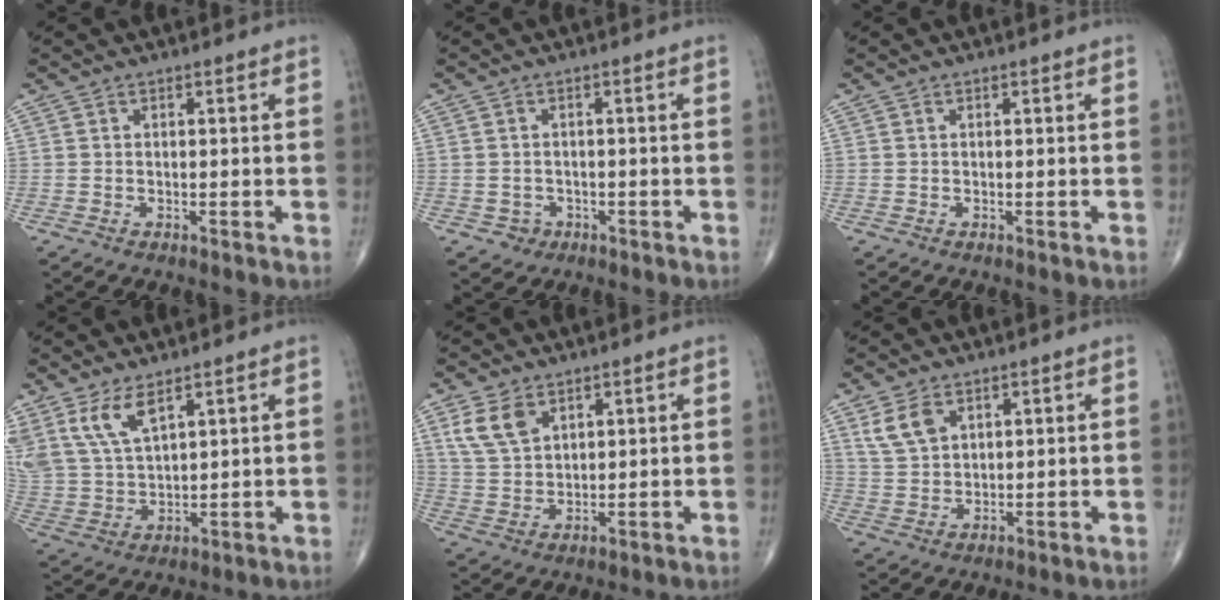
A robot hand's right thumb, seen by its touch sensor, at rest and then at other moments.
{"total": 2.3, "force": [-1.0, 2.0, 0.4], "torque": [0.007, 0.009, -0.012]}
{"total": 0.0}
{"total": 9.6, "force": [5.9, 4.1, 6.4], "torque": [-0.129, -0.020, 0.135]}
{"total": 7.0, "force": [3.8, 4.2, 4.0], "torque": [-0.071, -0.012, 0.083]}
{"total": 5.7, "force": [3.1, 3.5, 3.3], "torque": [-0.058, -0.009, 0.068]}